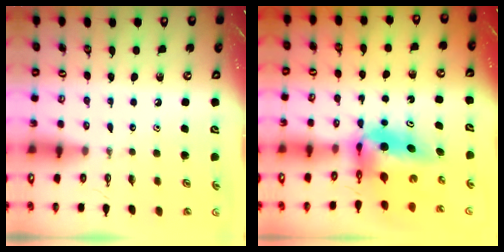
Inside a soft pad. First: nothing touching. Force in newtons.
{"total": 10.1, "press": 7.5, "slide": 6.9}